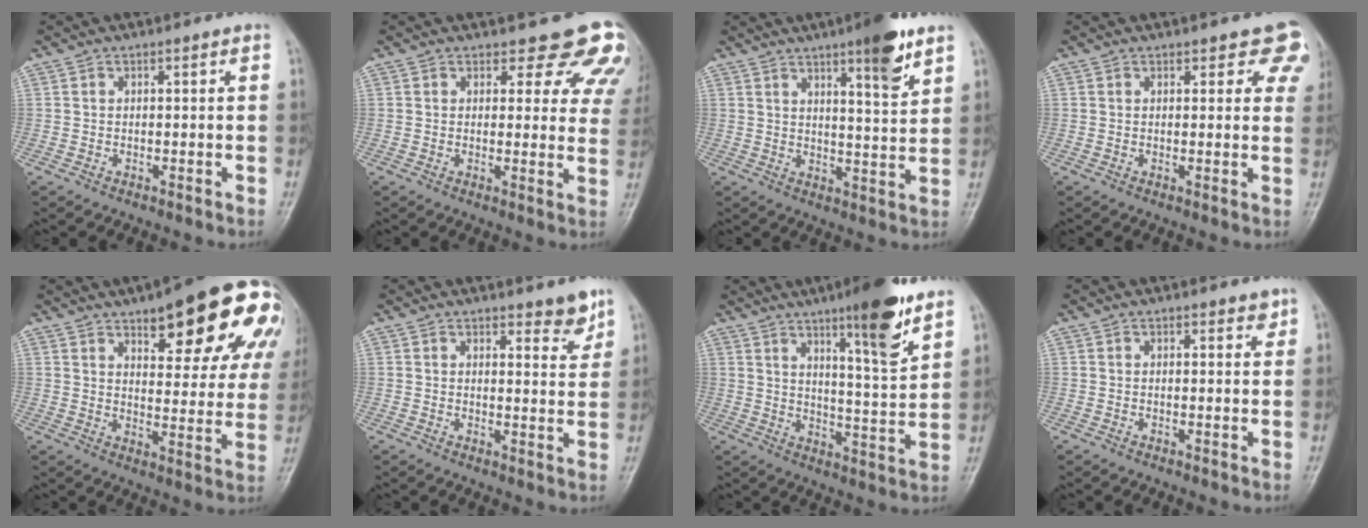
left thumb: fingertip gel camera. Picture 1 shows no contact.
{"total": 9.7, "force": [8.3, 4.3, 2.7], "torque": [0.026, -0.040, 0.064]}
{"total": 9.6, "force": [6.0, 1.5, 7.3], "torque": [-0.095, -0.037, 0.086]}
{"total": 6.6, "force": [4.6, 3.2, 3.6], "torque": [0.003, -0.013, 0.039]}
{"total": 21.5, "force": [11.5, 7.1, 16.7], "torque": [-0.185, -0.030, 0.152]}
{"total": 4.7, "force": [3.6, 1.4, 2.7], "torque": [-0.017, -0.028, 0.046]}
{"total": 13.6, "force": [8.7, 2.0, 10.3], "torque": [-0.141, -0.057, 0.134]}
{"total": 2.0, "force": [1.5, 0.8, 1.0], "torque": [-0.001, -0.008, 0.017]}